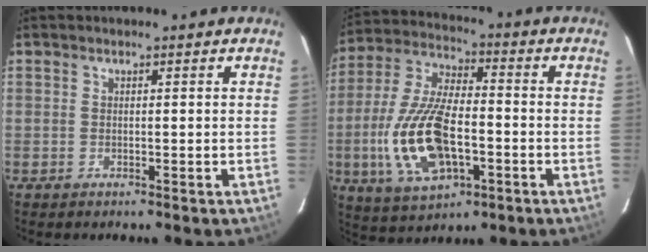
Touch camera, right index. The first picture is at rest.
{"total": 17.6, "force": [-4.3, 8.0, 15.0], "torque": [-0.326, -0.007, -0.074]}